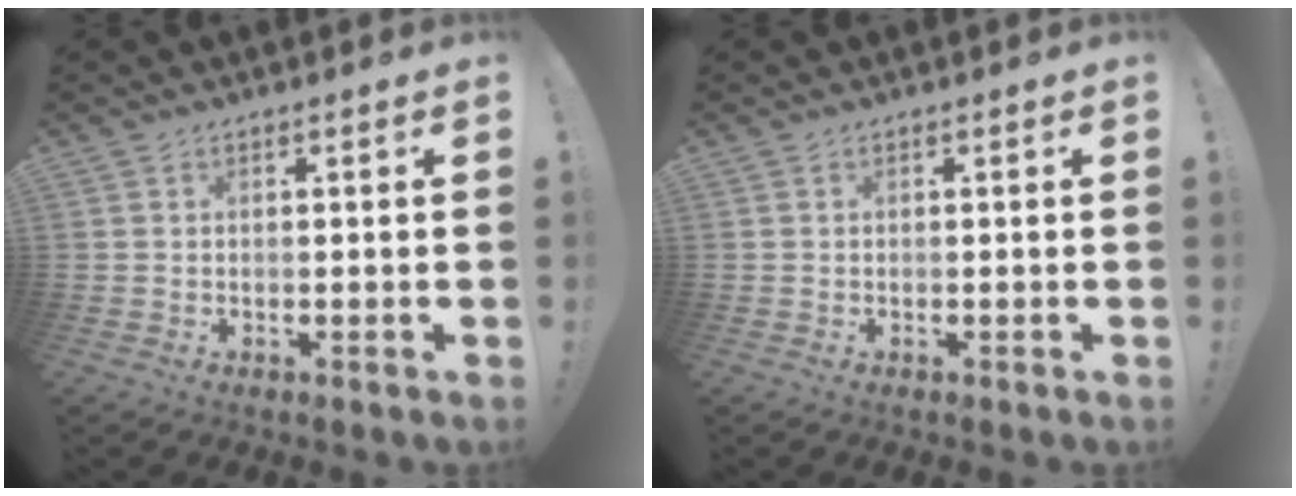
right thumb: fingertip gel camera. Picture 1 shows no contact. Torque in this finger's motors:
{"motor_torque": [0.00, 0.00, 0.00, 0.00, 0.00]}